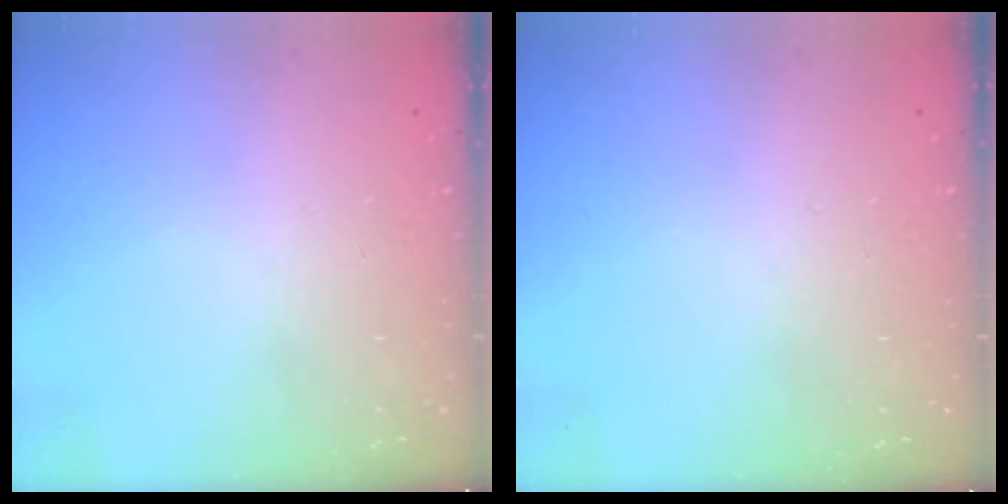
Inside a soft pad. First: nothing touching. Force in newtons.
{"total": 0.0}